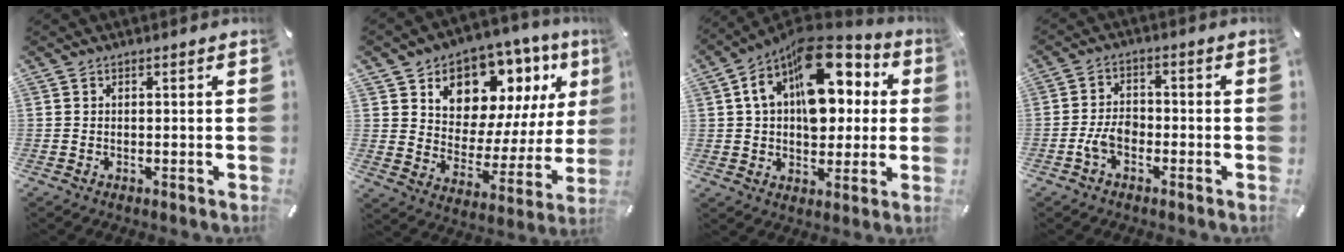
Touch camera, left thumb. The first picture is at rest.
{"total": 12.1, "force": [7.9, 8.5, 3.6], "torque": [-0.053, -0.083, 0.141]}
{"total": 19.3, "force": [7.3, 12.9, 12.3], "torque": [-0.206, -0.055, 0.128]}
{"total": 5.1, "force": [-2.6, 3.1, 3.1], "torque": [-0.059, 0.016, -0.049]}